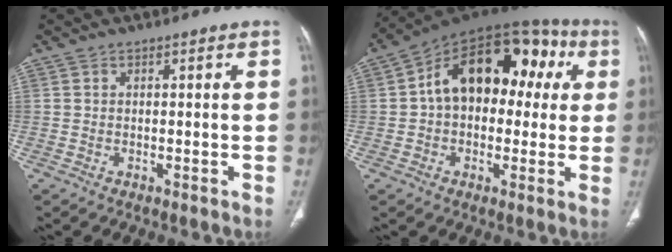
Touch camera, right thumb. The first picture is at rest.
{"total": 20.7, "force": [3.6, 13.2, 15.6], "torque": [-0.188, 0.050, 0.042]}